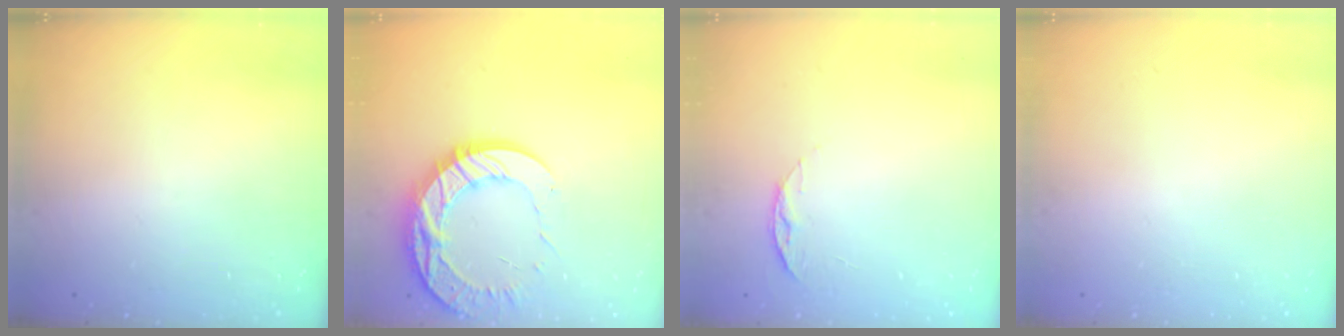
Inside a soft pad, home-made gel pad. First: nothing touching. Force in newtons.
{"total": 17.9, "press": 17.8, "slide": 1.6}
{"total": 6.2, "press": 6.1, "slide": 0.7}
{"total": 0.0}